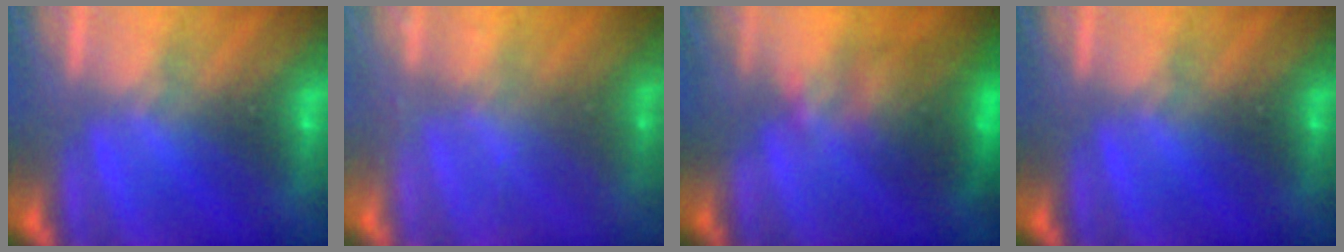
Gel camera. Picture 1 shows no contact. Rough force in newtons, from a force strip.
{"total": 2.4}
{"total": 3.8}
{"total": 0.0}